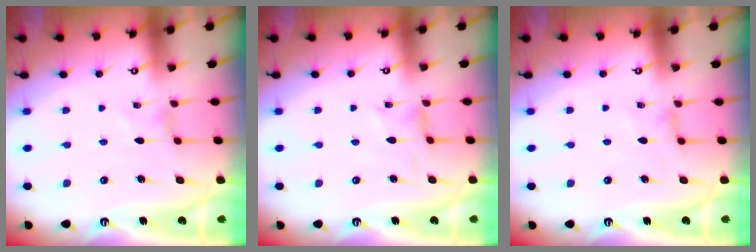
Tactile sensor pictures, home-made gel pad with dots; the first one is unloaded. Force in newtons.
{"total": 0.8, "press": 0.7, "slide": 0.2}
{"total": 1.5, "press": 1.4, "slide": 0.3}